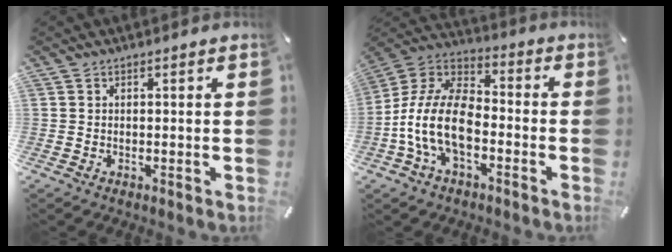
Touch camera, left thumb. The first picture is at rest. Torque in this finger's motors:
{"motor_torque": [-0.06, 1.74, 1.75, 1.02, 0.32]}